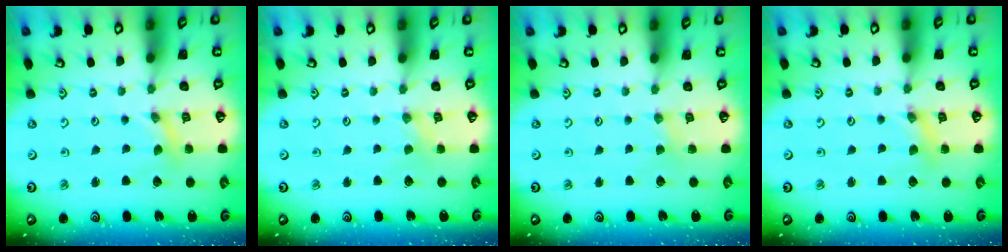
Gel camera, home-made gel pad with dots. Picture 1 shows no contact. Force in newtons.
{"total": 0.5, "press": 0.5, "slide": 0.1}
{"total": 1.2, "press": 1.2, "slide": 0.3}
{"total": 2.5, "press": 2.4, "slide": 0.3}